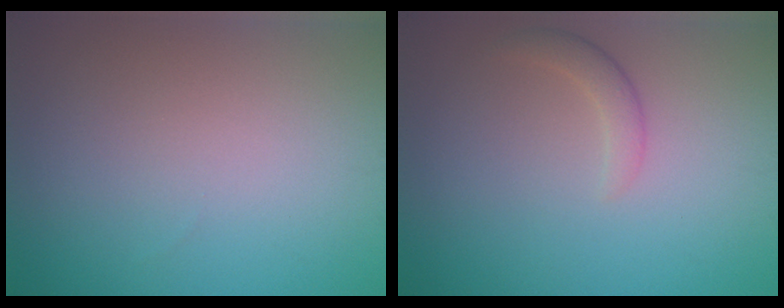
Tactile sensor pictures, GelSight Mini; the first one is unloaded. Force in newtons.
{"total": 1.5, "press": 1.5, "slide": 0.1}